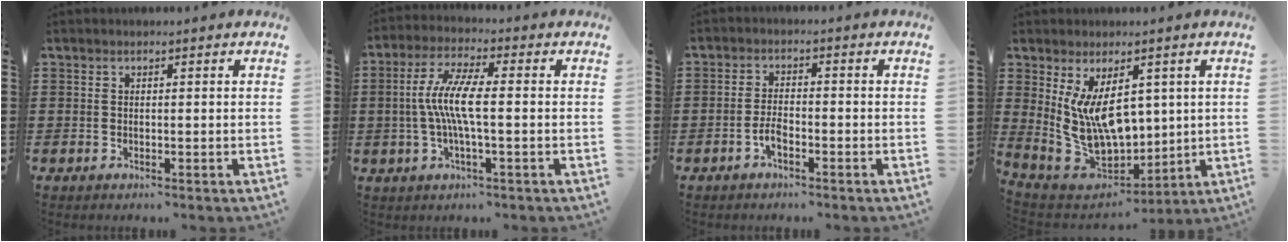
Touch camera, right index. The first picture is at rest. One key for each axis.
{"total": 7.3, "fx": -0.6, "fy": 1.2, "fz": 7.2, "tx": -0.157, "ty": -0.010, "tz": -0.020}
{"total": 3.0, "fx": -1.5, "fy": 1.2, "fz": 2.2, "tx": -0.055, "ty": 0.000, "tz": -0.034}
{"total": 11.9, "fx": 3.8, "fy": 7.3, "fz": 8.6, "tx": -0.184, "ty": -0.028, "tz": 0.071}